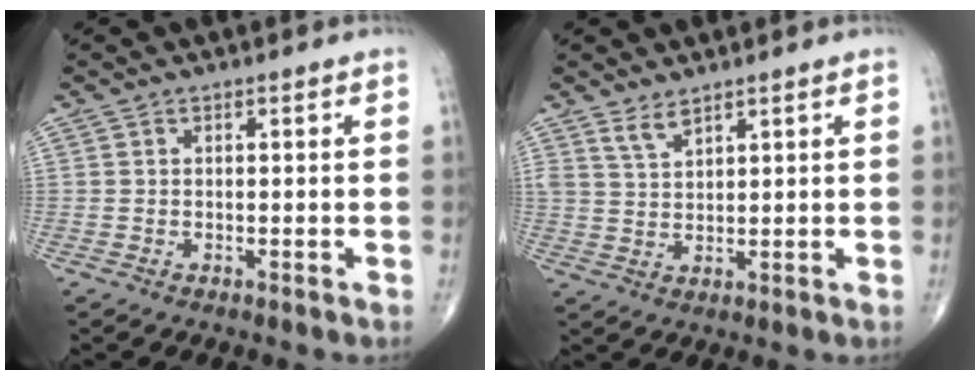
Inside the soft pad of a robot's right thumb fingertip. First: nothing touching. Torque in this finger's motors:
{"motor_torque": [-0.31, -0.15, 0.38, 0.28, 0.03]}